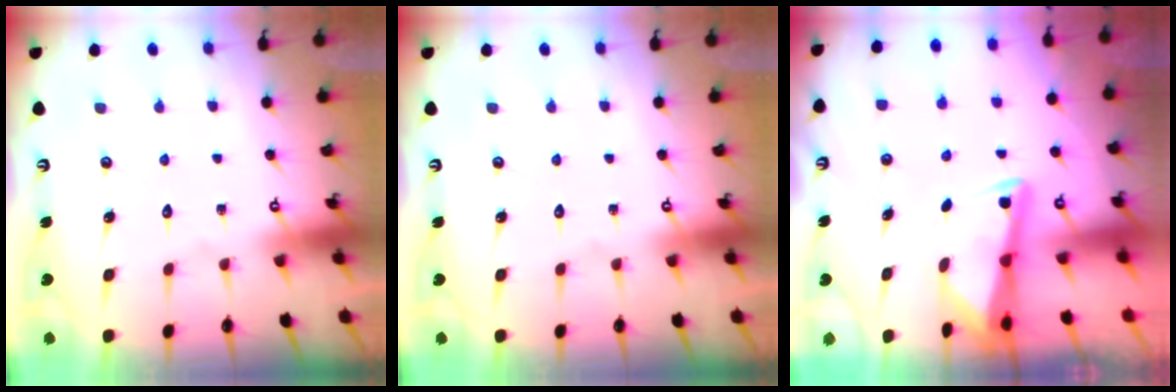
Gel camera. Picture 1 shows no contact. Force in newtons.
{"total": 0.0}
{"total": 3.3, "press": 3.3, "slide": 0.3}